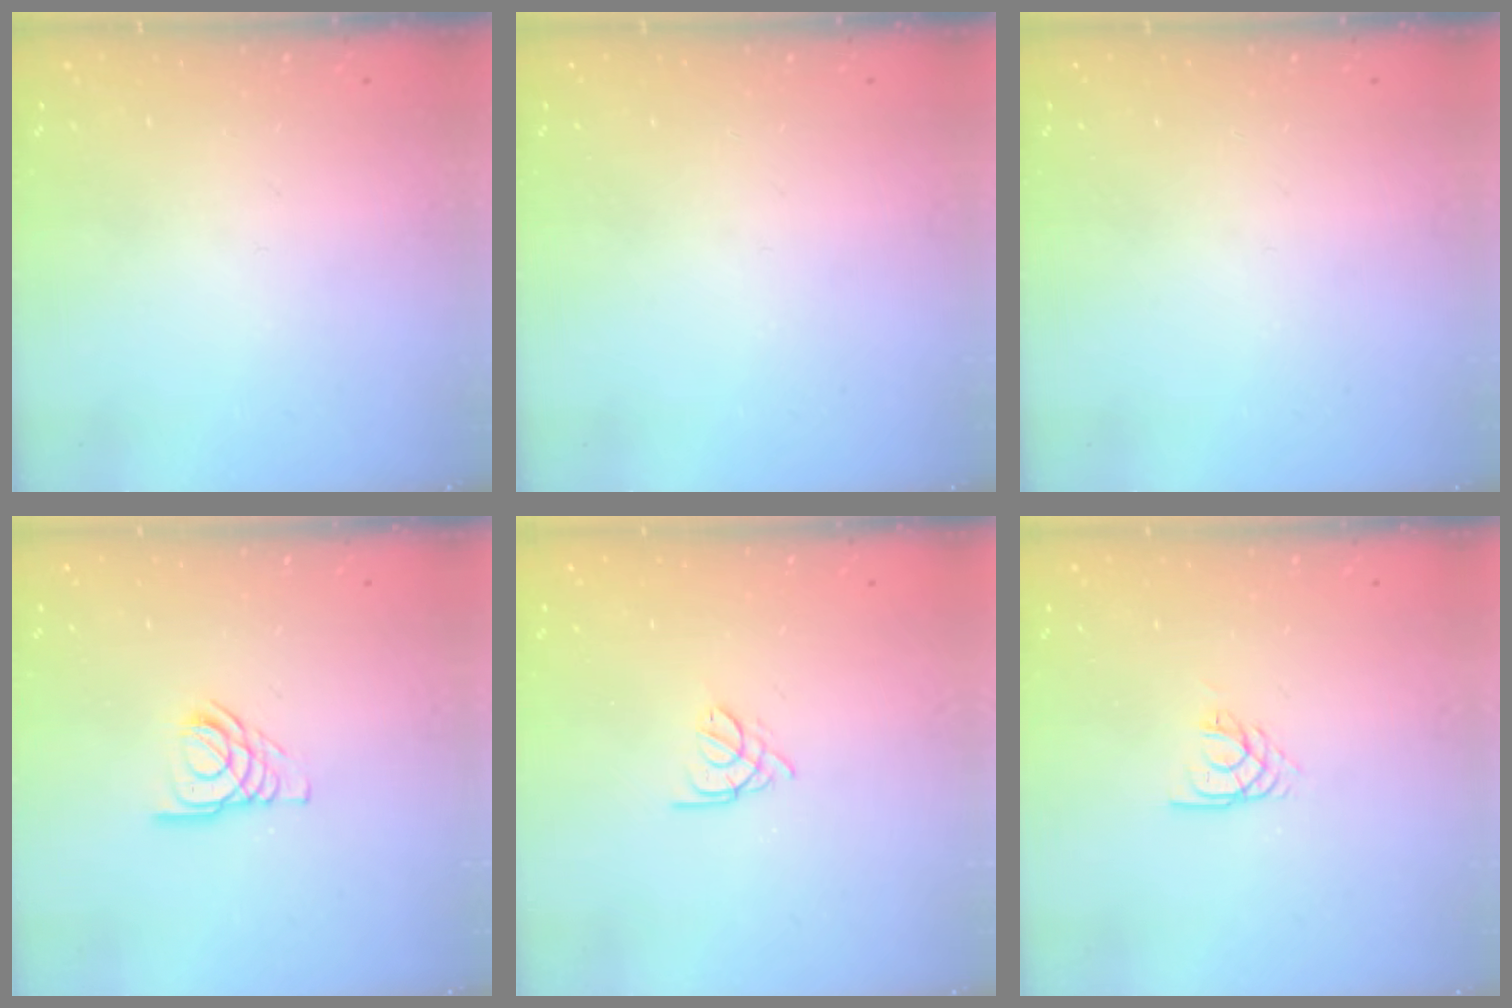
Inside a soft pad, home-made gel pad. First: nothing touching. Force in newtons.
{"total": 0.0}
{"total": 0.0}
{"total": 5.9, "press": 5.8, "slide": 0.8}
{"total": 1.8, "press": 1.7, "slide": 0.5}
{"total": 2.1, "press": 2.1, "slide": 0.2}